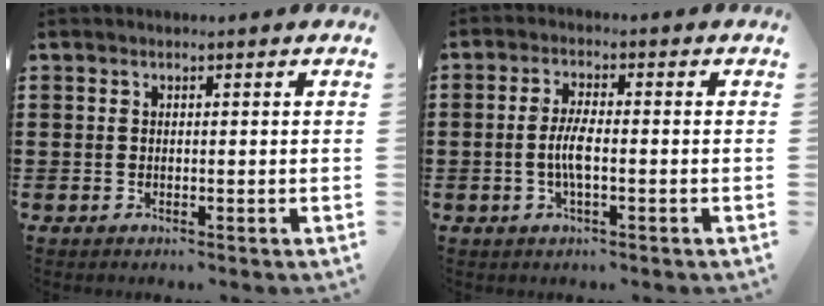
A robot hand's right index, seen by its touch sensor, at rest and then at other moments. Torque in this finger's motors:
{"motor_torque": [2.14, 0.00, 0.44, 0.06]}